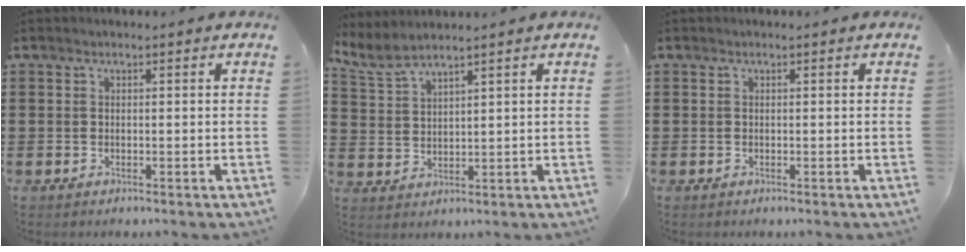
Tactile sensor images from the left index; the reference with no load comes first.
{"total": 4.1, "force": [3.6, 0.7, 2.0], "torque": [-0.052, -0.009, 0.065]}
{"total": 0.0}